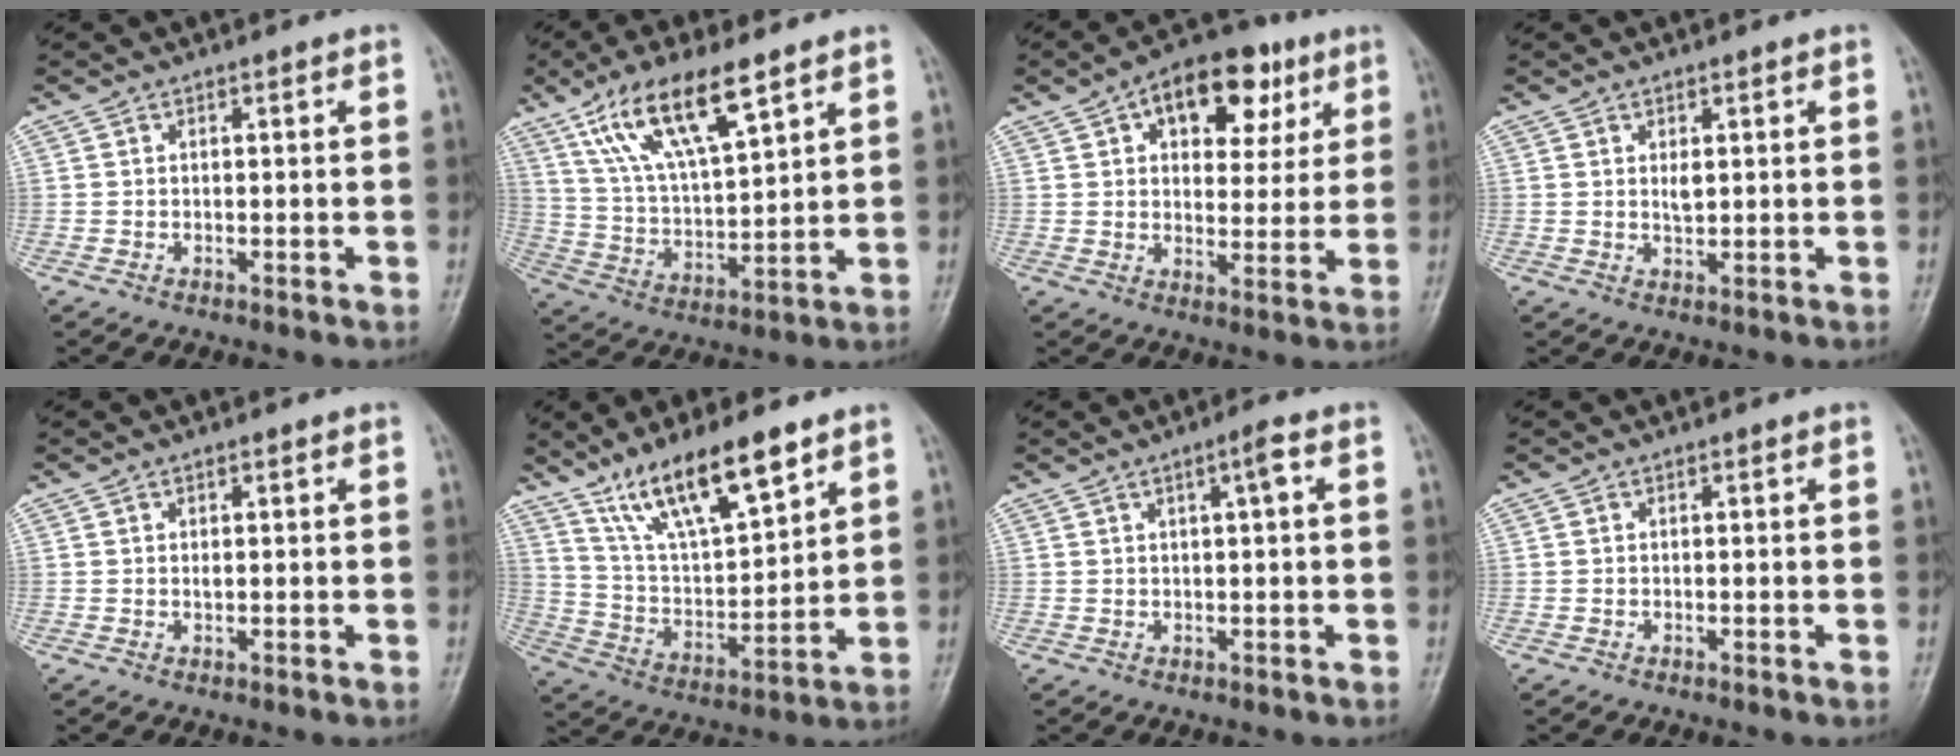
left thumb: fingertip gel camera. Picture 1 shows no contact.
{"total": 15.5, "force": [9.1, 4.8, 11.5], "torque": [-0.199, -0.028, 0.179]}
{"total": 14.6, "force": [6.7, 8.6, 9.8], "torque": [-0.093, -0.004, 0.096]}
{"total": 2.1, "force": [0.7, 1.0, 1.7], "torque": [-0.027, -0.005, 0.013]}
{"total": 0.8, "force": [0.3, 0.4, 0.6], "torque": [-0.010, -0.001, 0.005]}
{"total": 16.7, "force": [11.2, 4.9, 11.4], "torque": [-0.181, -0.048, 0.218]}
{"total": 2.8, "force": [0.9, 0.2, 2.7], "torque": [-0.046, 0.003, 0.015]}
{"total": 0.0}